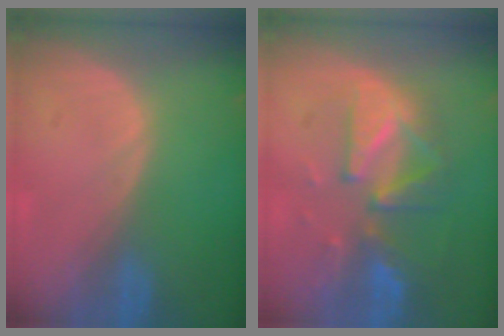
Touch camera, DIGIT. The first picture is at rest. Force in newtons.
{"total": 9.9, "press": 8.8, "slide": 4.7}